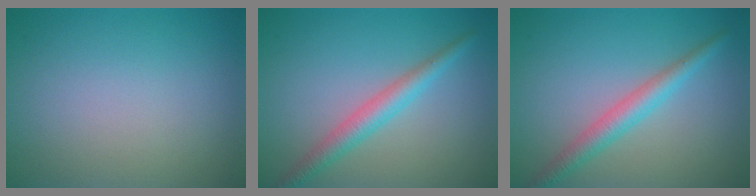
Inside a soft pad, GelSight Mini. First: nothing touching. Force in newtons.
{"total": 2.9, "press": 2.9, "slide": 0.1}
{"total": 2.9, "press": 2.9, "slide": 0.1}